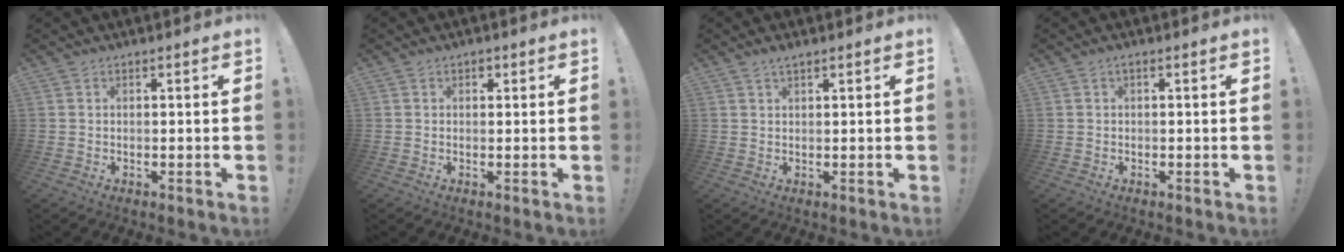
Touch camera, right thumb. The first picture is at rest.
{"total": 1.1, "force": [0.4, 0.9, 0.4], "torque": [0.003, -0.001, 0.005]}
{"total": 1.6, "force": [1.2, 0.3, 1.0], "torque": [-0.019, -0.001, 0.022]}
{"total": 0.7, "force": [-0.2, -0.1, 0.6], "torque": [-0.019, 0.003, -0.003]}